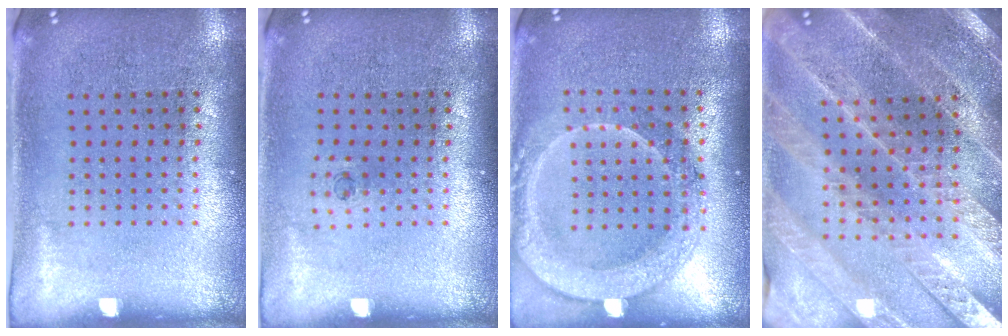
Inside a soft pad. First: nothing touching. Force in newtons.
{"total": 0.6, "press": 0.3, "slide": 0.5}
{"total": 2.0, "press": 1.8, "slide": 0.7}
{"total": 2.8, "press": 2.7, "slide": 0.4}